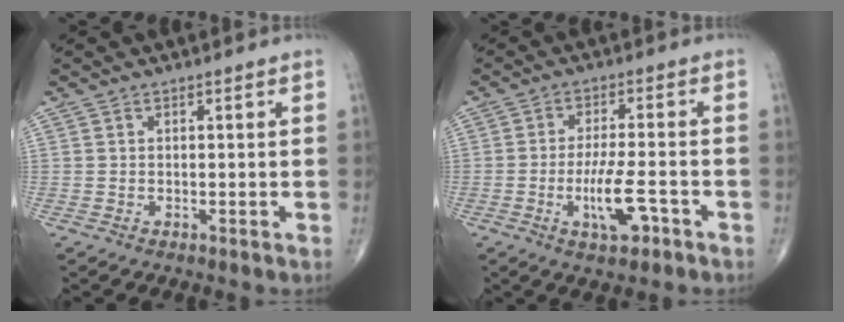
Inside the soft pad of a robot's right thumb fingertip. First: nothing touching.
{"total": 7.8, "force": [-3.1, 2.2, 6.8], "torque": [-0.122, 0.010, -0.051]}